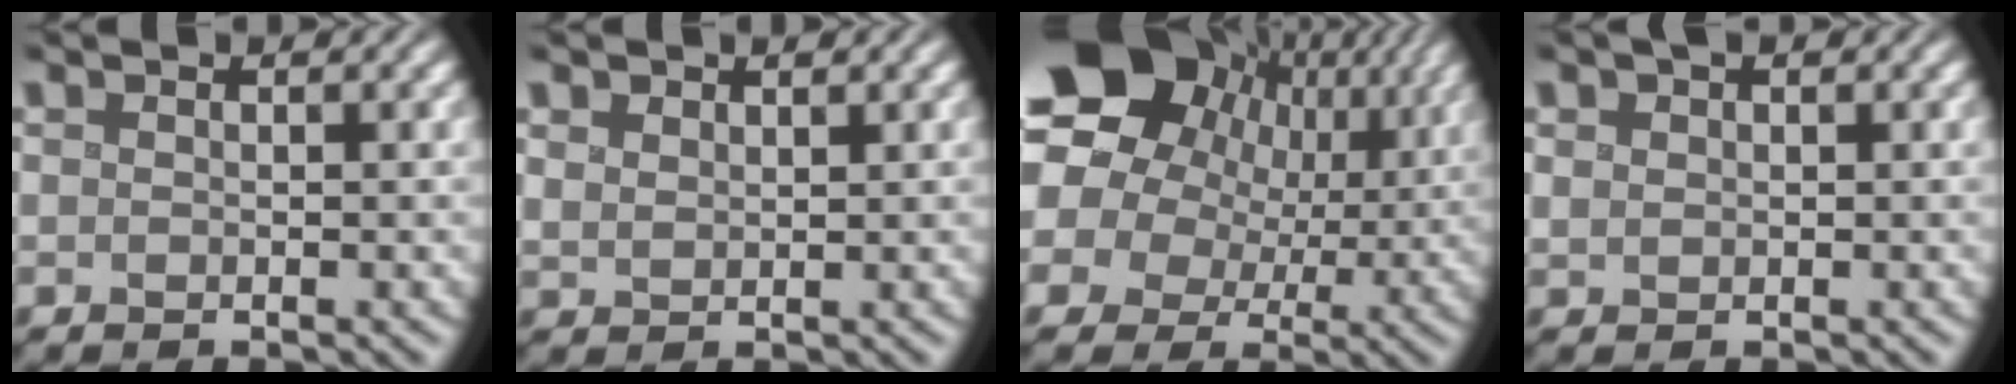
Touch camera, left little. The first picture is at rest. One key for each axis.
{"total": 1.8, "fx": 1.2, "fy": 1.0, "fz": 0.8, "tx": -0.015, "ty": 0.002, "tz": 0.023}
{"total": 19.1, "fx": 6.9, "fy": 15.1, "fz": 9.5, "tx": -0.196, "ty": 0.034, "tz": 0.090}
{"total": 1.7, "fx": 1.0, "fy": 1.0, "fz": 0.9, "tx": -0.012, "ty": 0.002, "tz": 0.015}